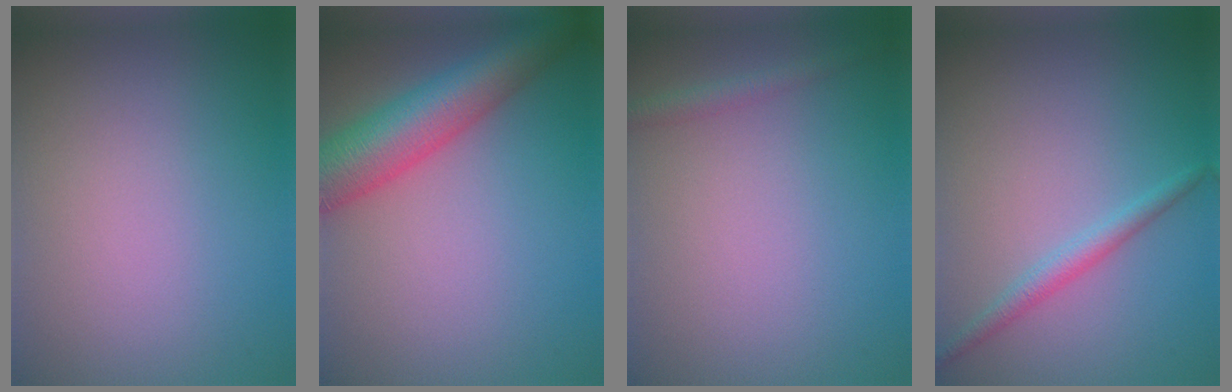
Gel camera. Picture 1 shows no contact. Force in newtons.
{"total": 7.8, "press": 7.8, "slide": 0.3}
{"total": 1.3, "press": 1.3, "slide": 0.1}
{"total": 1.8, "press": 1.8, "slide": 0.0}